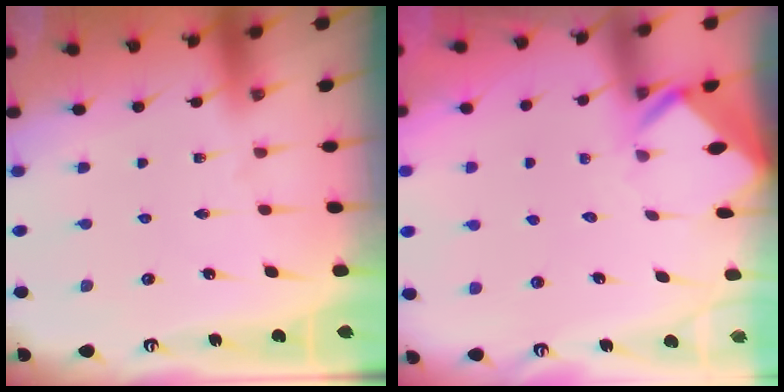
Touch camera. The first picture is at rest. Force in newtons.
{"total": 2.8, "press": 2.8, "slide": 0.2}